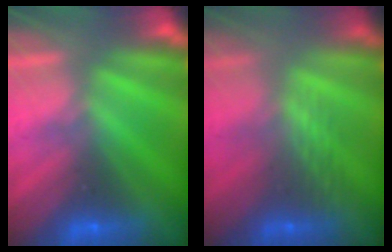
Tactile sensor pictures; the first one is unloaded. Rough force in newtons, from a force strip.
{"total": 2.4}